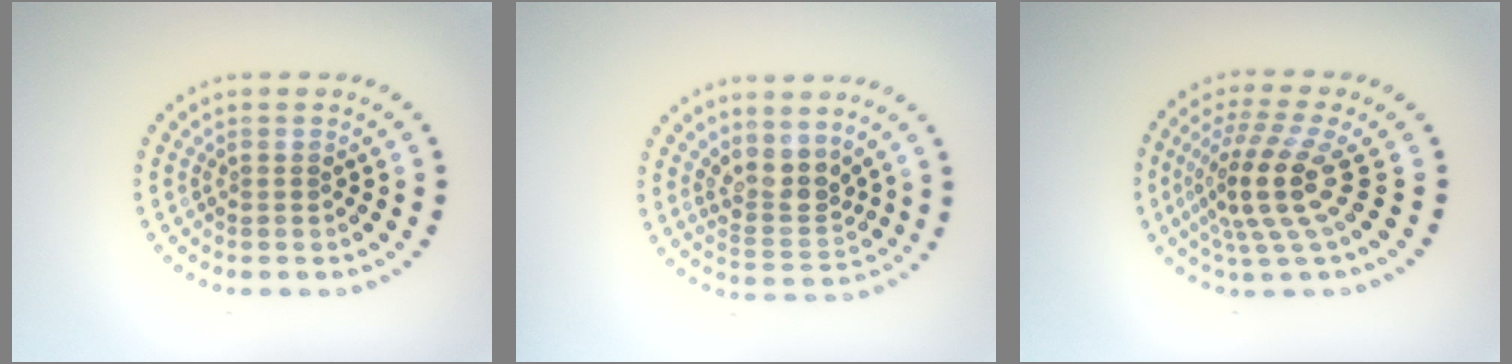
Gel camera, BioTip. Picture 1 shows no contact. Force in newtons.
{"total": 3.1, "press": 2.5, "slide": 1.8}
{"total": 5.2, "press": 3.7, "slide": 3.6}